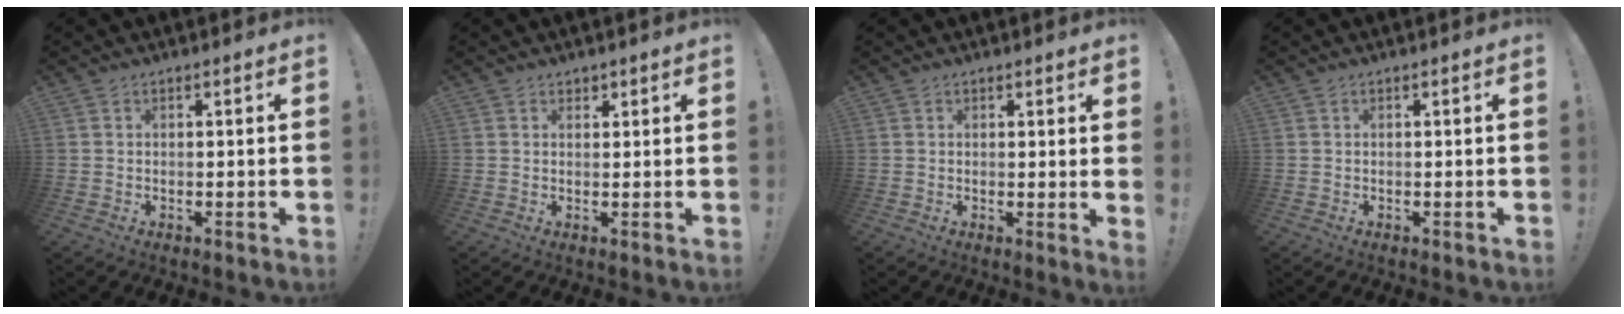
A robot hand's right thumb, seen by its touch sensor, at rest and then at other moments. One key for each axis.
{"total": 1.4, "fx": 1.1, "fy": 0.9, "fz": 0.1, "tx": 0.012, "ty": -0.008, "tz": 0.017}
{"total": 1.9, "fx": 1.0, "fy": -0.3, "fz": 1.6, "tx": -0.017, "ty": -0.007, "tz": 0.013}
{"total": 0.0}